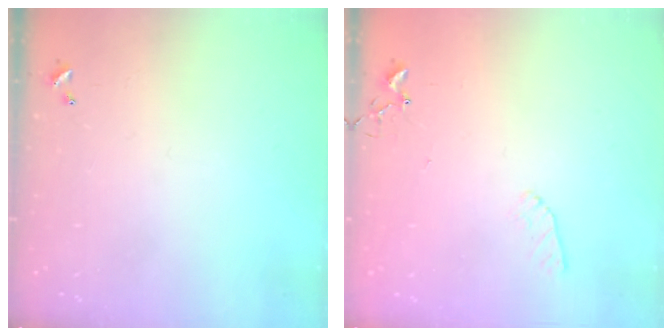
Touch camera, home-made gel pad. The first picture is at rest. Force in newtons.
{"total": 6.6, "press": 6.5, "slide": 0.7}